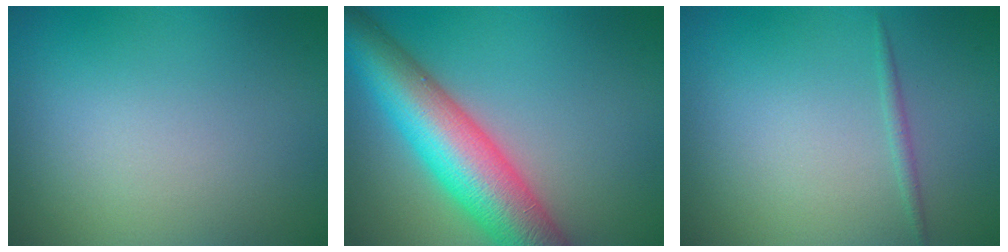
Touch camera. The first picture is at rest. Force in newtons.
{"total": 10.1, "press": 10.1, "slide": 0.3}
{"total": 0.8, "press": 0.8, "slide": 0.0}